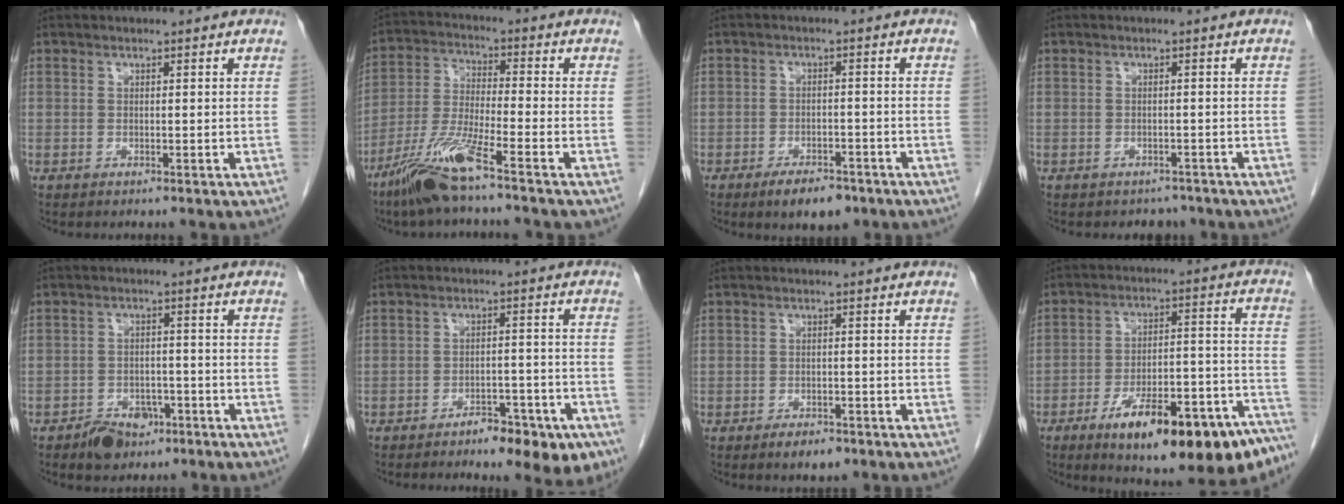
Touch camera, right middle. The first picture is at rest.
{"total": 9.9, "force": [-6.8, -0.1, 7.1], "torque": [-0.153, -0.026, -0.139]}
{"total": 5.5, "force": [-3.8, 2.3, 3.3], "torque": [-0.053, 0.000, -0.055]}
{"total": 2.9, "force": [-2.5, 1.6, -0.1], "torque": [-0.002, 0.004, -0.035]}
{"total": 5.1, "force": [-3.4, 3.3, 1.9], "torque": [-0.029, 0.007, -0.048]}
{"total": 8.8, "force": [-5.5, 2.8, 6.2], "torque": [-0.066, 0.007, -0.074]}
{"total": 3.1, "force": [-2.2, 1.3, 1.8], "torque": [-0.030, -0.001, -0.027]}
{"total": 22.8, "force": [-15.3, 5.5, 16.0], "torque": [-0.157, 0.040, -0.221]}